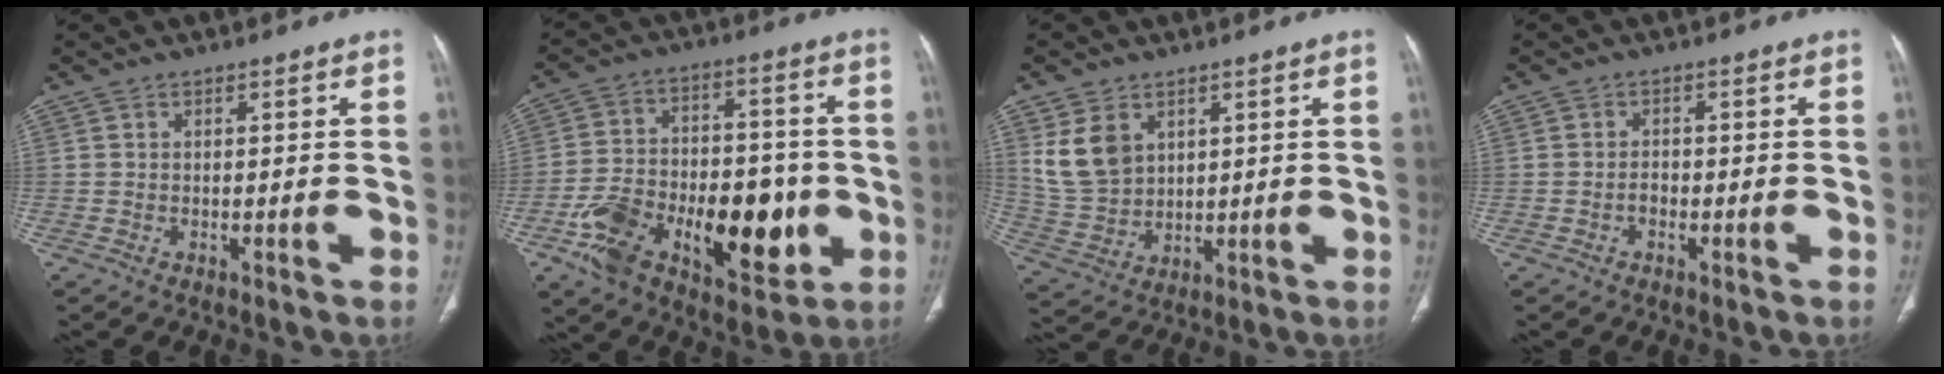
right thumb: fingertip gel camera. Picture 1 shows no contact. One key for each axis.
{"total": 23.5, "fx": -6.9, "fy": 13.1, "fz": 18.2, "tx": -0.278, "ty": 0.024, "tz": -0.093}
{"total": 9.1, "fx": 3.8, "fy": 6.5, "fz": 5.1, "tx": -0.088, "ty": -0.014, "tz": 0.096}
{"total": 1.5, "fx": -0.7, "fy": 0.9, "fz": 0.9, "tx": -0.015, "ty": 0.005, "tz": -0.014}